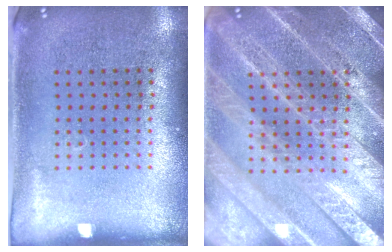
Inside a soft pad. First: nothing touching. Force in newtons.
{"total": 6.0, "press": 5.9, "slide": 0.8}